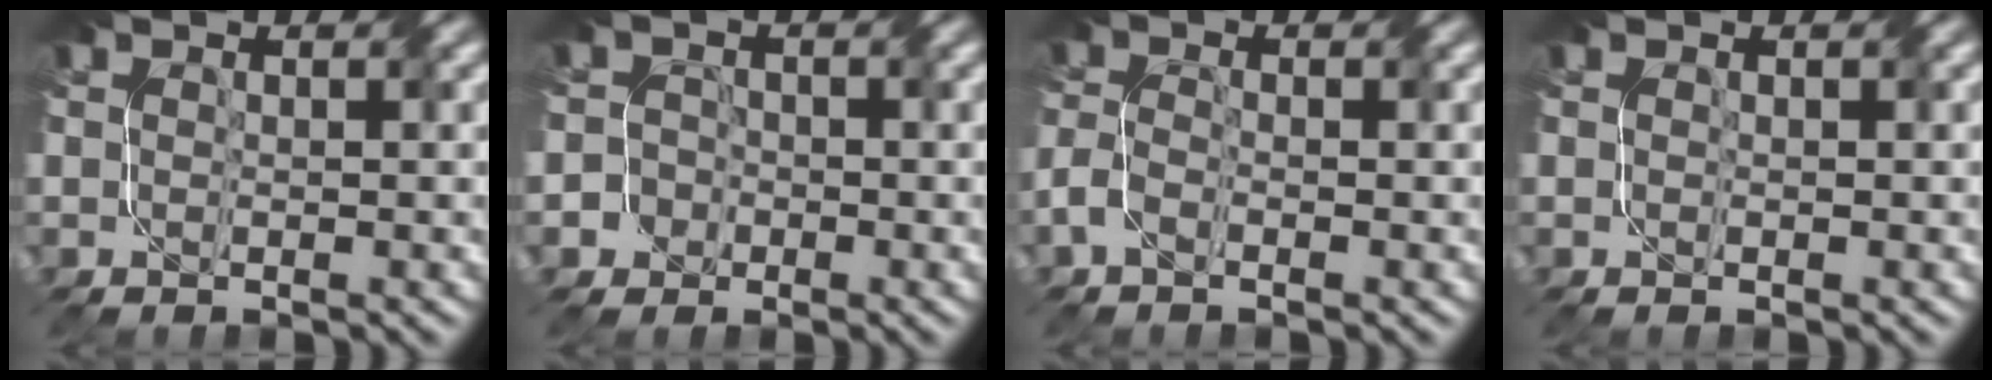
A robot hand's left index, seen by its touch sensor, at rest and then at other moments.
{"total": 3.0, "force": [-1.9, 2.3, -0.1], "torque": [0.026, 0.008, -0.044]}
{"total": 2.1, "force": [-1.6, 0.6, 1.1], "torque": [-0.029, 0.005, -0.039]}
{"total": 0.0}